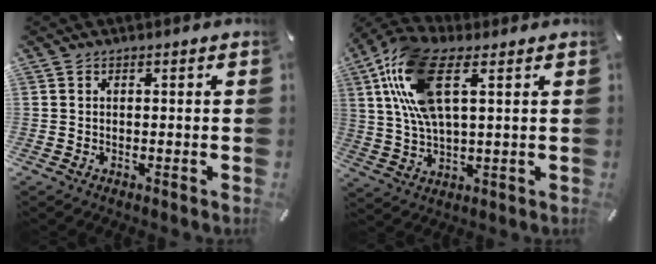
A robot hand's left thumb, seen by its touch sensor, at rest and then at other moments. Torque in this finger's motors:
{"motor_torque": [0.90, 0.38, 1.46, -1.31, 0.65]}